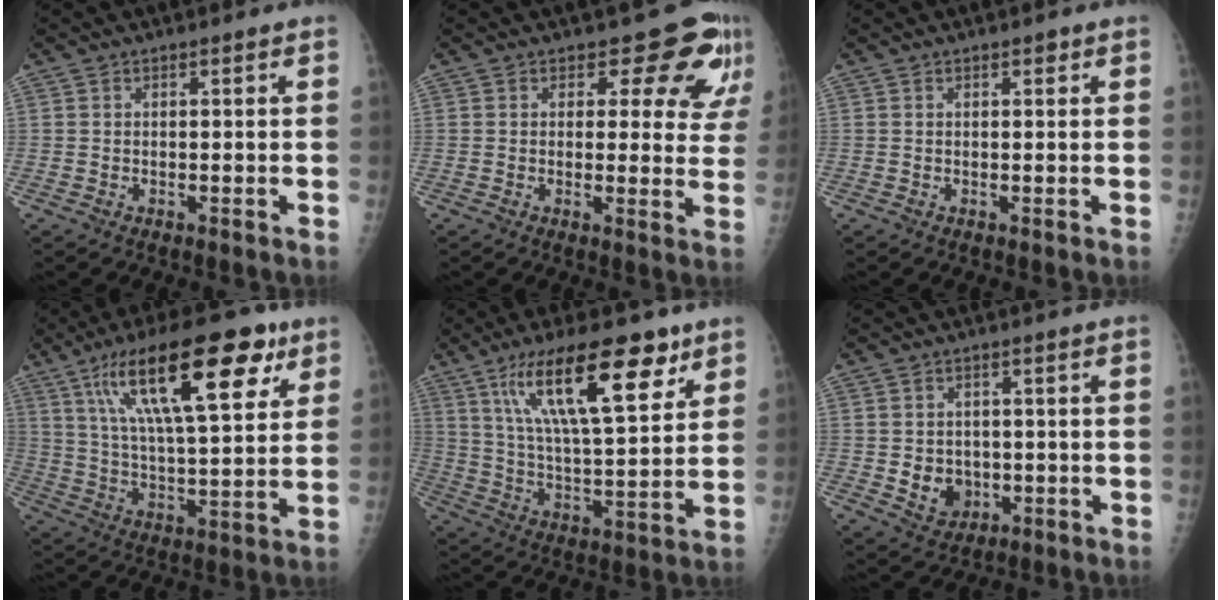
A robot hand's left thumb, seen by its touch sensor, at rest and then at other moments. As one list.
[{"total": 9.8, "force": [6.9, 5.3, 4.4], "torque": [-0.004, -0.037, 0.060]}, {"total": 0.8, "force": [0.5, 0.4, 0.5], "torque": [-0.002, -0.002, 0.006]}, {"total": 23.5, "force": [11.7, 7.9, 18.8], "torque": [-0.279, -0.018, 0.193]}, {"total": 19.8, "force": [11.1, 6.1, 15.2], "torque": [-0.227, -0.041, 0.194]}, {"total": 5.9, "force": [-0.8, 5.0, 2.9], "torque": [-0.020, 0.002, 0.000]}]